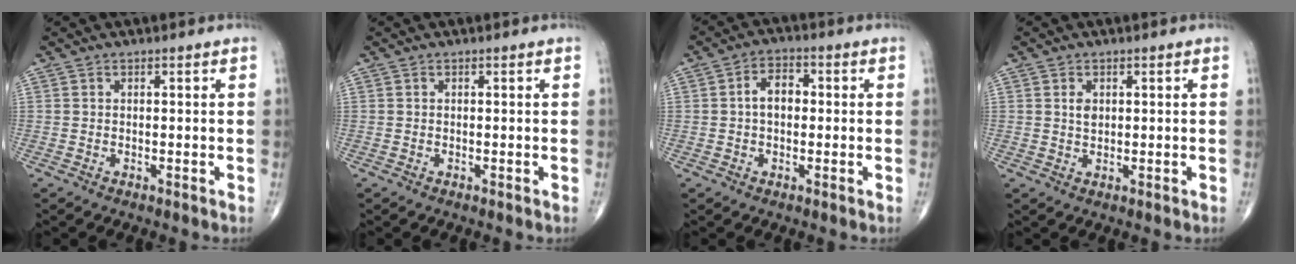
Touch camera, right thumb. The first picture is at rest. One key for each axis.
{"total": 0.0}
{"total": 5.1, "fx": 0.1, "fy": 3.4, "fz": 3.8, "tx": -0.055, "ty": 0.019, "tz": -0.006}
{"total": 2.0, "fx": 0.6, "fy": 1.4, "fz": 1.3, "tx": -0.018, "ty": -0.003, "tz": 0.011}